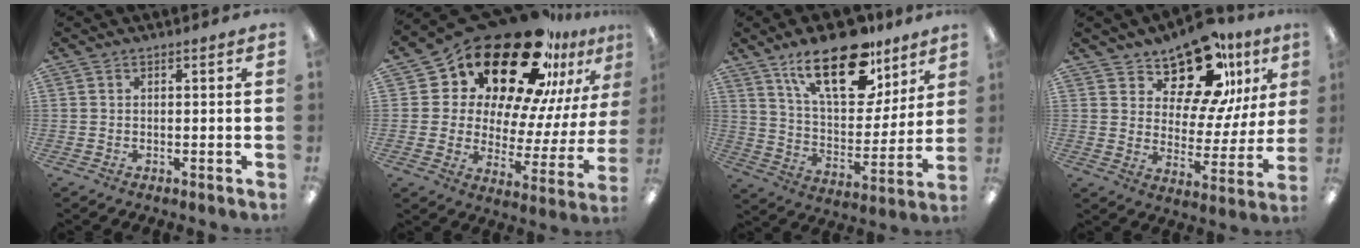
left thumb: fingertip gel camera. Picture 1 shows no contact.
{"total": 27.1, "force": [20.5, 12.2, 12.9], "torque": [-0.206, -0.150, 0.362]}
{"total": 22.5, "force": [14.4, 10.3, 14.0], "torque": [-0.219, -0.076, 0.245]}
{"total": 17.0, "force": [12.8, 7.7, 8.2], "torque": [-0.134, -0.089, 0.223]}